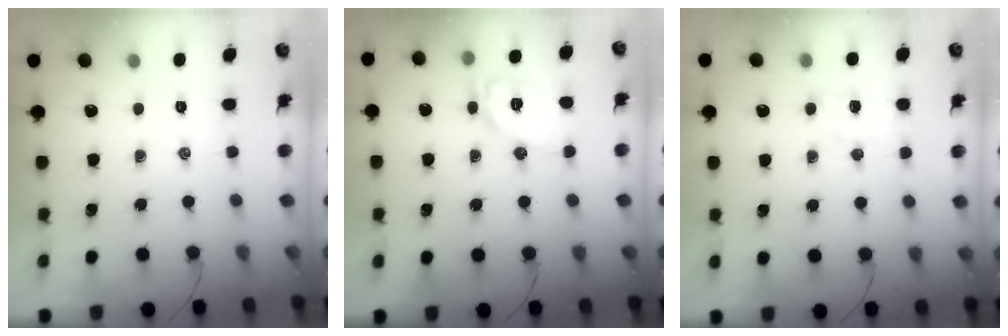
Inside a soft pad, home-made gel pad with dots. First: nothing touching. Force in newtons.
{"total": 10.4, "press": 10.4, "slide": 0.5}
{"total": 3.2, "press": 3.0, "slide": 1.0}